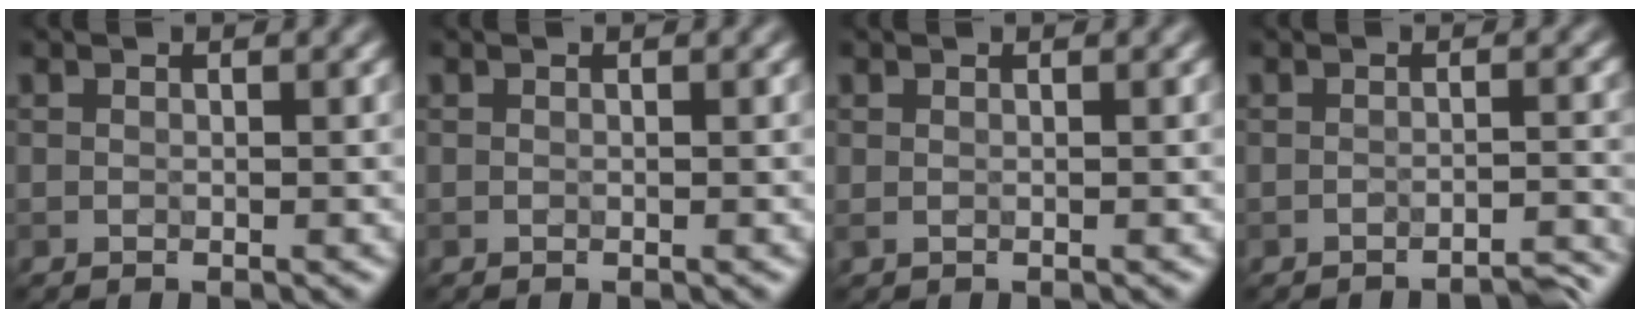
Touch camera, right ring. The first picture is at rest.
{"total": 0.0}
{"total": 0.6, "force": [-0.1, 0.3, 0.5], "torque": [-0.011, 0.001, -0.001]}
{"total": 2.1, "force": [-2.1, -0.2, 0.3], "torque": [0.001, 0.009, -0.028]}